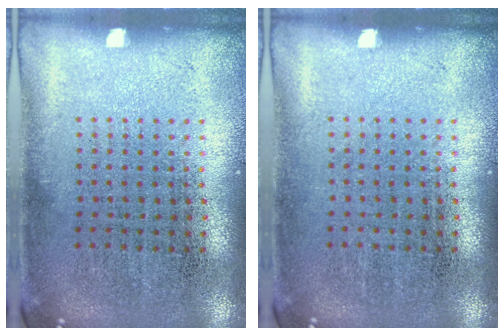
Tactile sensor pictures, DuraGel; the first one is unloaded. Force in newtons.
{"total": 0.0}